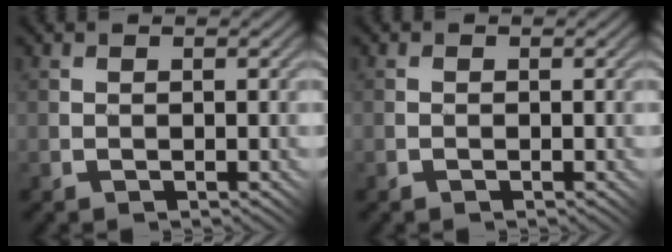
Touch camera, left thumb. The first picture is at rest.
{"total": 0.0}